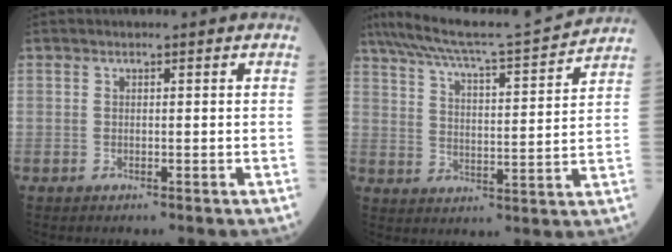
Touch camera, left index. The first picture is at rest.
{"total": 16.7, "force": [15.6, -1.1, 6.0], "torque": [-0.119, -0.012, 0.234]}